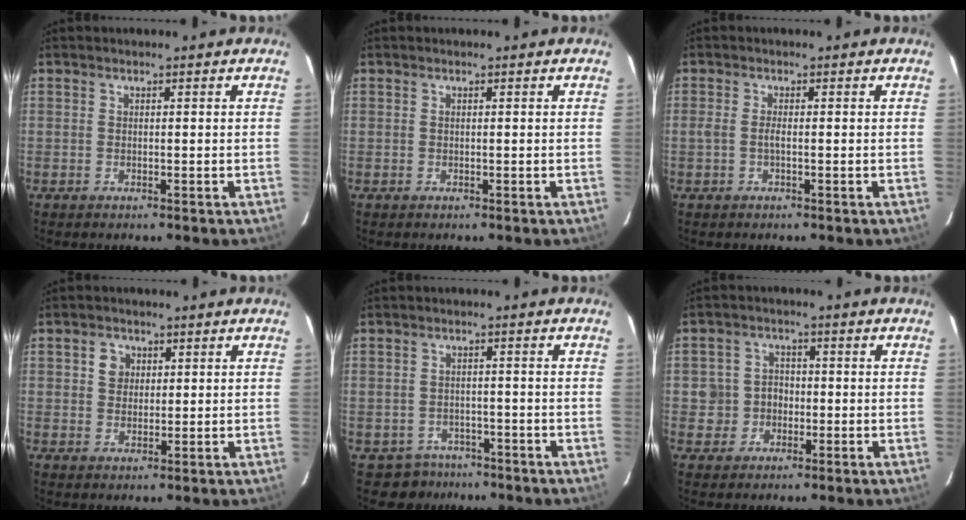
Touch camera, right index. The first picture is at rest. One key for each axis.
{"total": 0.0}
{"total": 1.5, "fx": -0.4, "fy": 0.1, "fz": 1.4, "tx": -0.028, "ty": 0.001, "tz": -0.010}
{"total": 3.3, "fx": 1.1, "fy": 2.9, "fz": 1.0, "tx": -0.011, "ty": 0.012, "tz": 0.021}
{"total": 4.7, "fx": -3.6, "fy": 2.9, "fz": -0.5, "tx": -0.002, "ty": 0.014, "tz": -0.056}
{"total": 4.8, "fx": -1.0, "fy": 4.7, "fz": 0.8, "tx": -0.011, "ty": 0.022, "tz": -0.011}